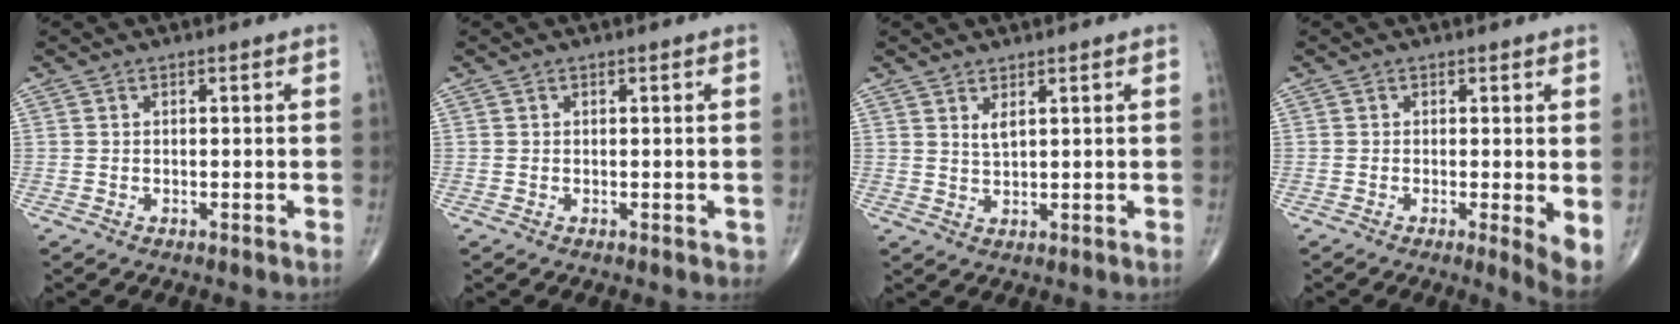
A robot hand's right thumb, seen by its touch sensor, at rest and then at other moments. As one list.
[{"total": 0.6, "force": [0.0, 0.5, 0.3], "torque": [0.003, 0.001, -0.001]}, {"total": 2.0, "force": [1.3, 0.6, 1.4], "torque": [-0.026, -0.013, 0.028]}, {"total": 3.9, "force": [-0.3, 0.8, 3.8], "torque": [-0.057, -0.013, -0.010]}]